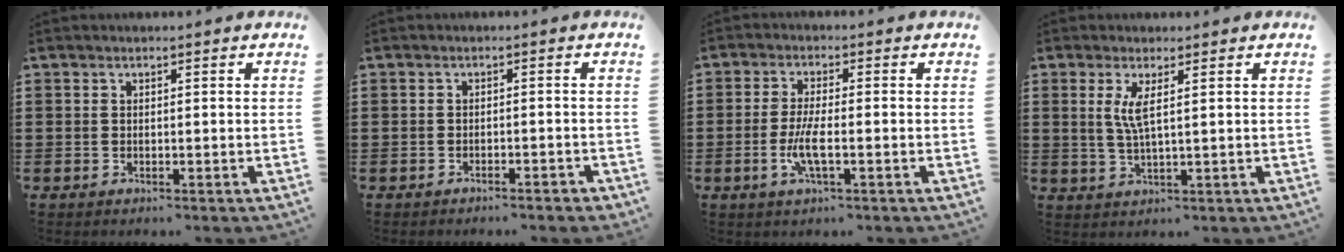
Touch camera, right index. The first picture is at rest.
{"total": 1.3, "force": [-1.3, 0.0, 0.3], "torque": [-0.009, 0.002, -0.026]}
{"total": 5.4, "force": [-1.7, 1.2, 5.0], "torque": [-0.110, -0.008, -0.038]}
{"total": 3.6, "force": [1.1, 0.3, 3.4], "torque": [-0.073, -0.004, 0.017]}